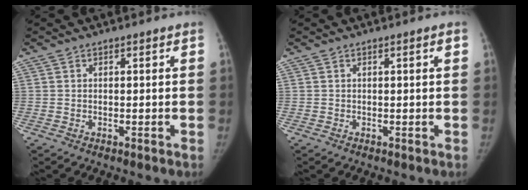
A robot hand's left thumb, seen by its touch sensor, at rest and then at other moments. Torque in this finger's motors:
{"motor_torque": [0.23, 0.00, -0.09, -0.23, 0.03]}